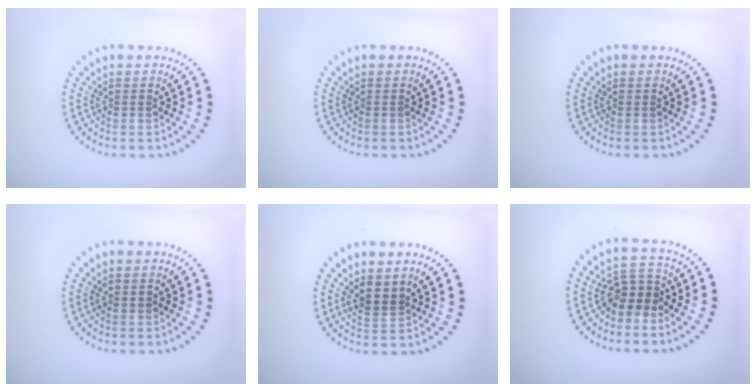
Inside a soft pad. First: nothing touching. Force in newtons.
{"total": 0.0}
{"total": 0.0}
{"total": 0.9, "press": 0.8, "slide": 0.2}
{"total": 1.6, "press": 1.2, "slide": 1.0}
{"total": 3.0, "press": 2.5, "slide": 1.7}